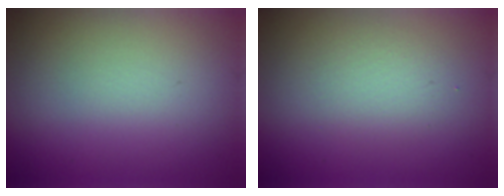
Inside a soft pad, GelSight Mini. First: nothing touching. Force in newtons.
{"total": 2.0, "press": 2.0, "slide": 0.2}